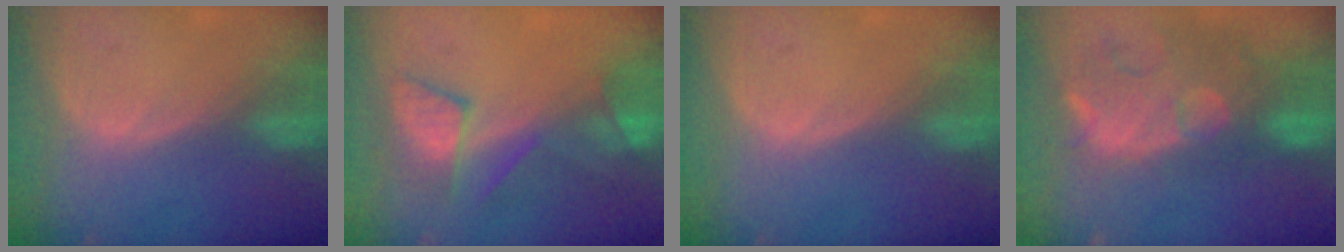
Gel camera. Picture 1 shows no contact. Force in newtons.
{"total": 8.2, "press": 7.9, "slide": 2.4}
{"total": 0.0}
{"total": 12.2, "press": 11.0, "slide": 5.2}